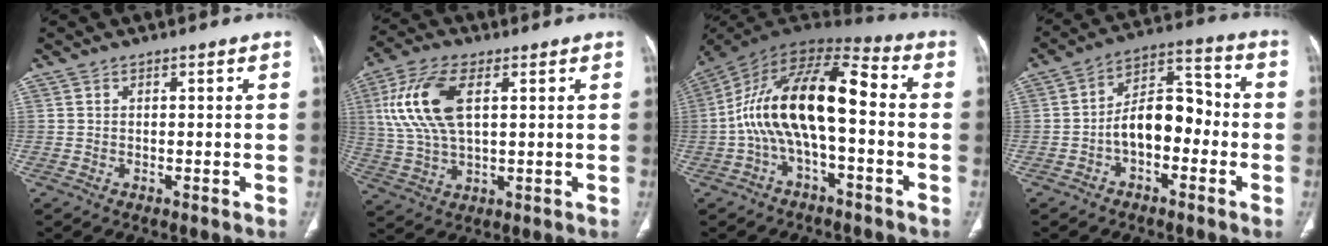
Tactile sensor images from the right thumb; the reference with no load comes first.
{"total": 13.8, "force": [3.7, 6.8, 11.4], "torque": [-0.252, 0.003, 0.074]}
{"total": 17.4, "force": [-1.9, 7.4, 15.6], "torque": [-0.286, 0.060, -0.042]}
{"total": 10.8, "force": [-2.6, 6.5, 8.2], "torque": [-0.108, 0.048, -0.054]}